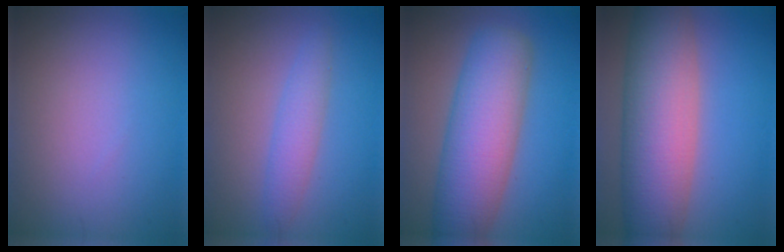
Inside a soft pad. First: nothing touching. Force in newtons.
{"total": 2.5, "press": 2.5, "slide": 0.1}
{"total": 9.5, "press": 9.5, "slide": 0.3}
{"total": 10.7, "press": 10.7, "slide": 0.6}